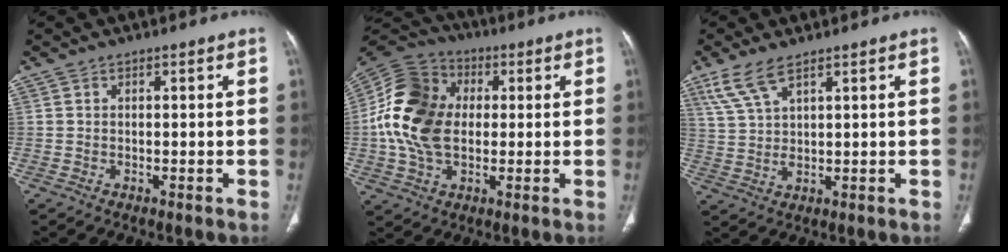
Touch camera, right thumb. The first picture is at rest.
{"total": 17.5, "force": [0.8, 12.4, 12.3], "torque": [-0.233, 0.019, 0.009]}
{"total": 6.5, "force": [4.2, 1.9, 4.6], "torque": [-0.105, -0.008, 0.095]}